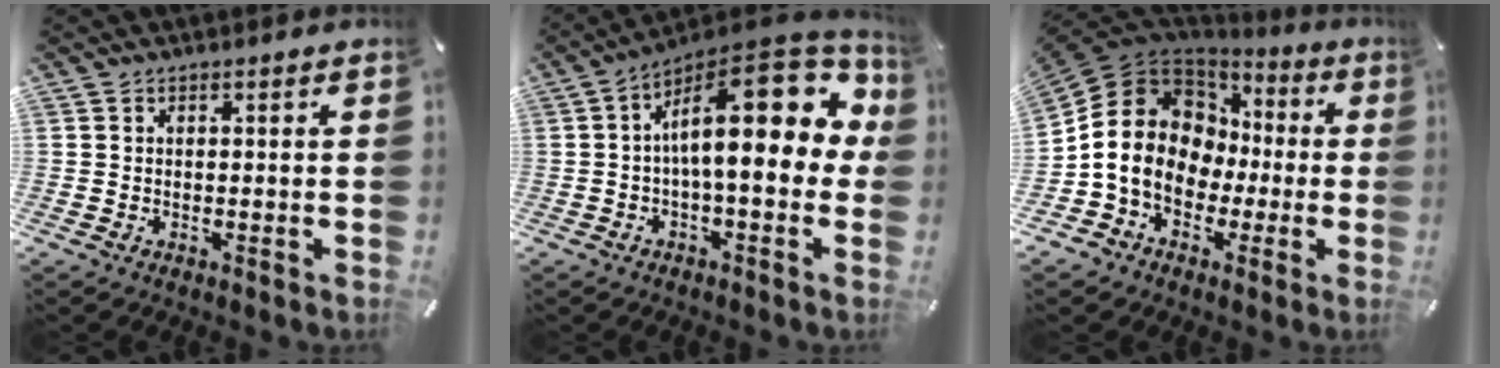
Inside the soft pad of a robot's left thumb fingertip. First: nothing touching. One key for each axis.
{"total": 22.2, "fx": 4.6, "fy": 9.1, "fz": 19.7, "tx": -0.284, "ty": -0.040, "tz": 0.080}
{"total": 14.1, "fx": -2.1, "fy": 12.5, "fz": 6.2, "tx": -0.136, "ty": 0.002, "tz": -0.037}